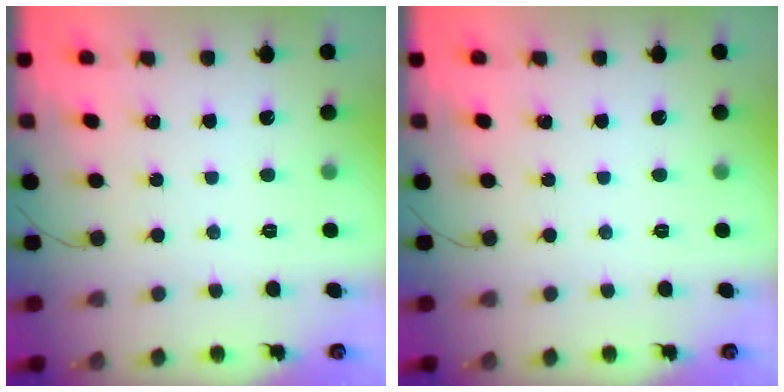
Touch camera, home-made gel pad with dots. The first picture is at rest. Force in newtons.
{"total": 0.0}